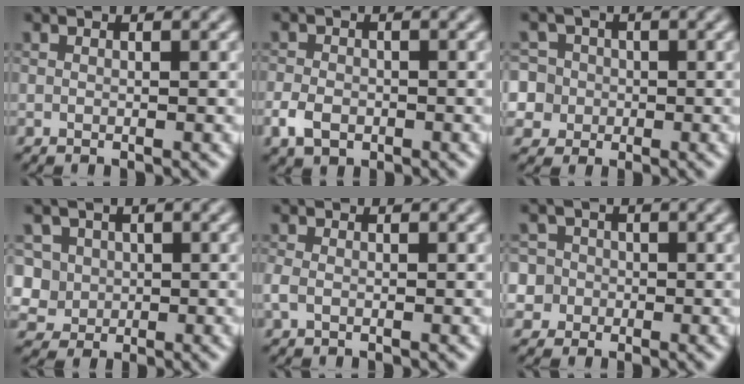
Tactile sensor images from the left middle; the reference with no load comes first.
{"total": 2.6, "force": [-1.1, 1.9, 1.5], "torque": [-0.030, -0.002, -0.028]}
{"total": 7.6, "force": [0.3, 7.2, 2.3], "torque": [-0.047, 0.029, -0.023]}
{"total": 5.5, "force": [1.3, 4.9, 2.0], "torque": [-0.042, 0.025, 0.010]}
{"total": 1.2, "force": [-0.4, 0.7, 0.9], "torque": [-0.023, -0.001, -0.011]}
{"total": 6.0, "force": [-0.7, 5.7, 1.5], "torque": [-0.030, 0.026, -0.039]}